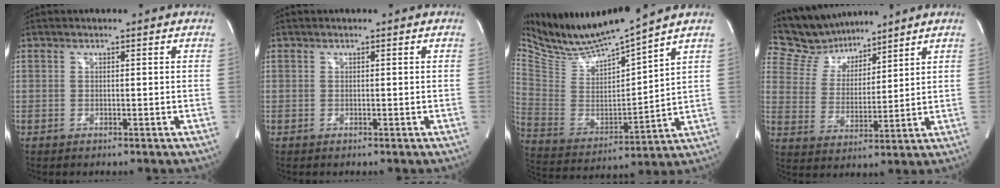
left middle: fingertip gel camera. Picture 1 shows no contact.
{"total": 0.0}
{"total": 13.6, "force": [12.8, -1.1, 4.7], "torque": [-0.104, -0.017, 0.250]}
{"total": 9.8, "force": [9.3, 2.7, 1.1], "torque": [-0.037, 0.019, 0.189]}